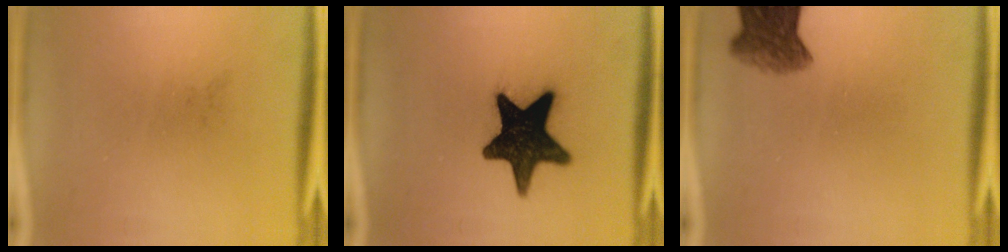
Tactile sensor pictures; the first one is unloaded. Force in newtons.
{"total": 16.6}
{"total": 5.8}